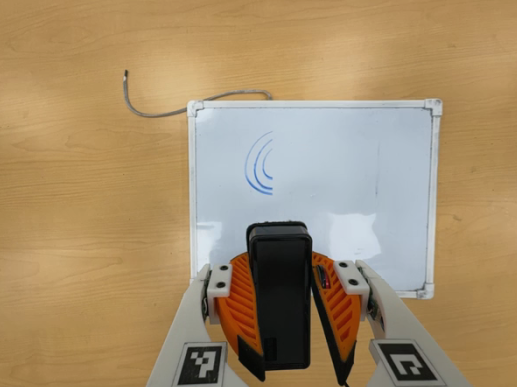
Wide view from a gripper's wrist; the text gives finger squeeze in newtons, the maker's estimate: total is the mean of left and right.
{"total": 10.9, "left": 9.8, "right": 12.0}